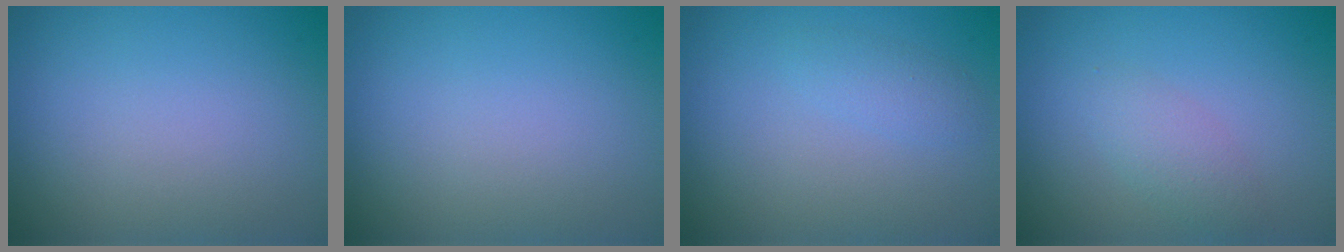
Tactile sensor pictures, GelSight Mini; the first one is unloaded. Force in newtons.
{"total": 0.0}
{"total": 1.3, "press": 1.3, "slide": 0.1}
{"total": 1.8, "press": 1.8, "slide": 0.1}